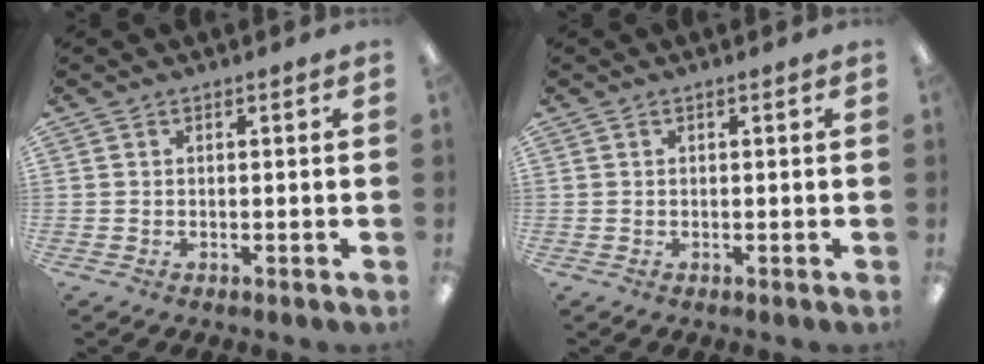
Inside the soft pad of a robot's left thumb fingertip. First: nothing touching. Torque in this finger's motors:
{"motor_torque": [-0.01, 0.03, 0.04, -0.16, 0.01]}